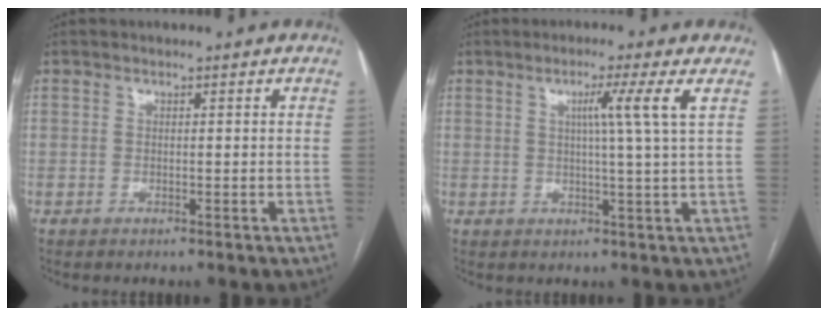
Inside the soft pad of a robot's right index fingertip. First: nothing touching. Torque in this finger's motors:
{"motor_torque": [0.11, 0.12, 0.13, 0.05]}